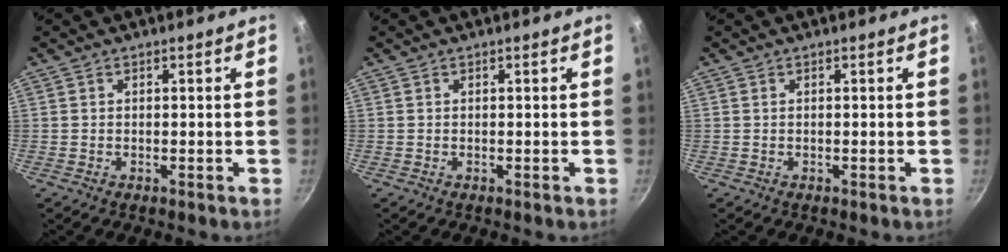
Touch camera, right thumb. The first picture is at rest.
{"total": 0.0}
{"total": 0.0}